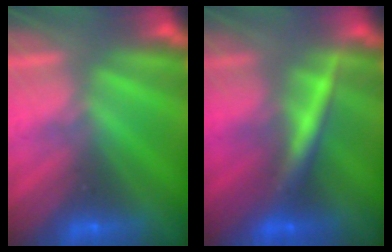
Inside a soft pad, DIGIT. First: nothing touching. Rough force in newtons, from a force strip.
{"total": 2.4}